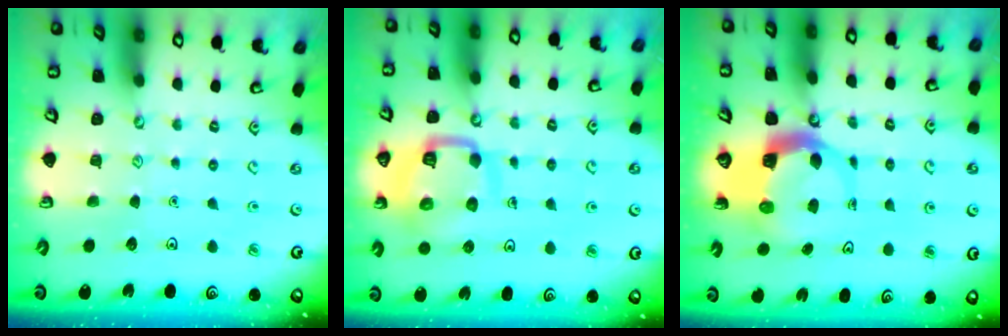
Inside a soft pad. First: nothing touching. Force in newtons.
{"total": 11.7, "press": 11.7, "slide": 1.3}
{"total": 6.6, "press": 6.5, "slide": 1.2}